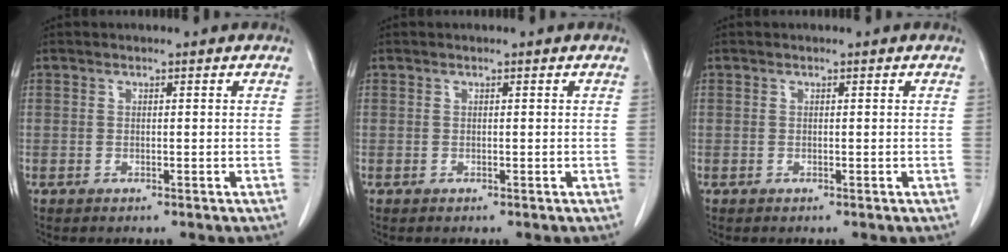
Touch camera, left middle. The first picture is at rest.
{"total": 0.0}
{"total": 0.0}